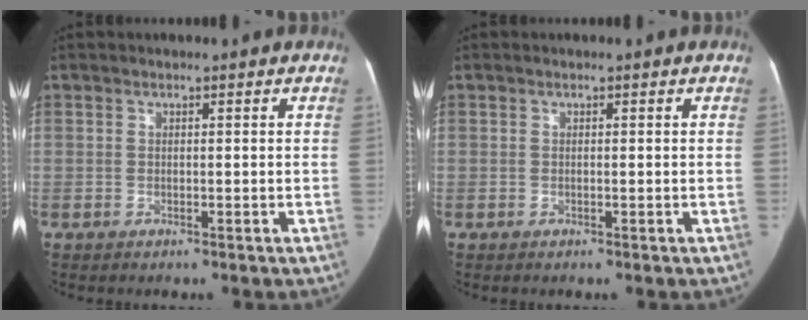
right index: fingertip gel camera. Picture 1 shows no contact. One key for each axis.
{"total": 0.0}